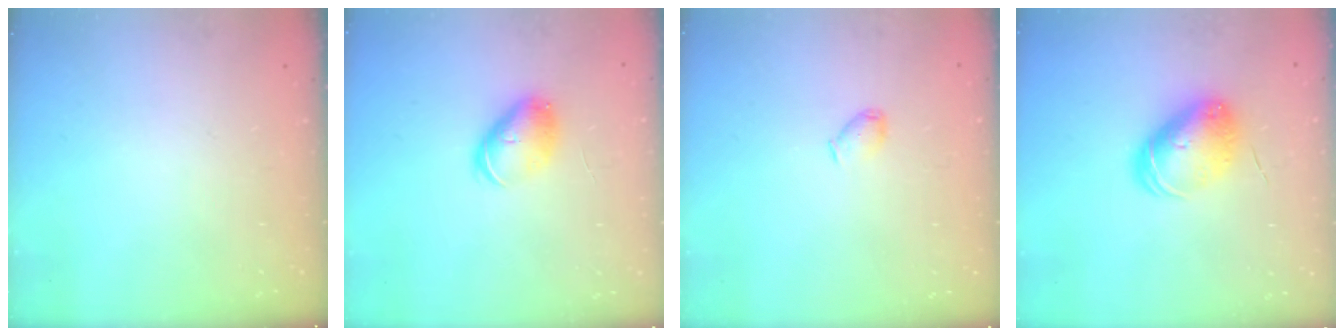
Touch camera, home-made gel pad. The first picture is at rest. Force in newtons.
{"total": 8.3, "press": 8.2, "slide": 0.9}
{"total": 3.9, "press": 3.9, "slide": 0.8}
{"total": 10.0, "press": 10.0, "slide": 0.6}